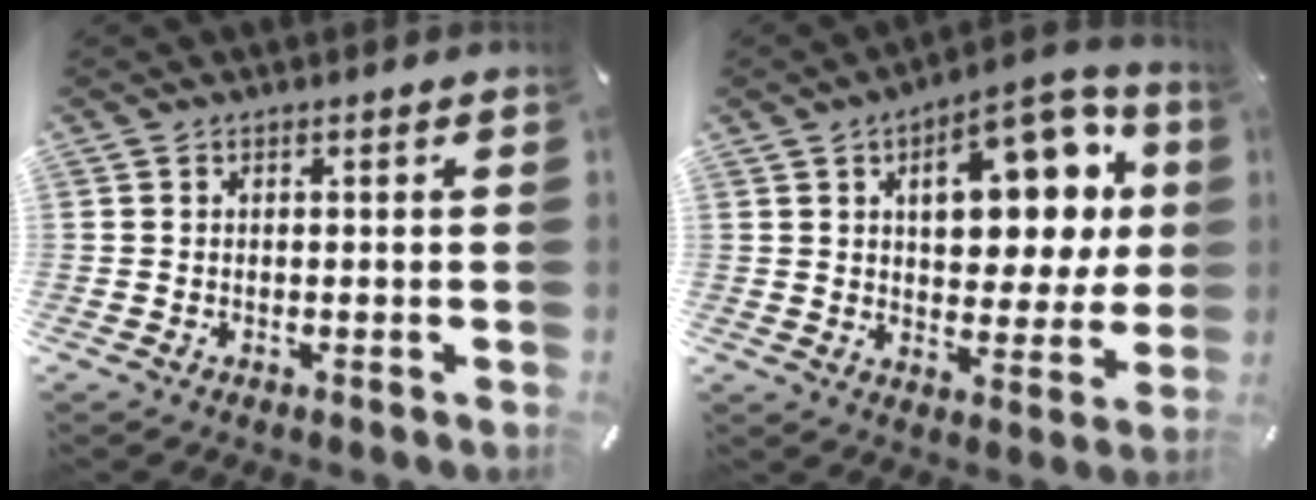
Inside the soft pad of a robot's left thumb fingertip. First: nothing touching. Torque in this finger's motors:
{"motor_torque": [2.50, 2.51, 1.30, -1.01, 0.49]}